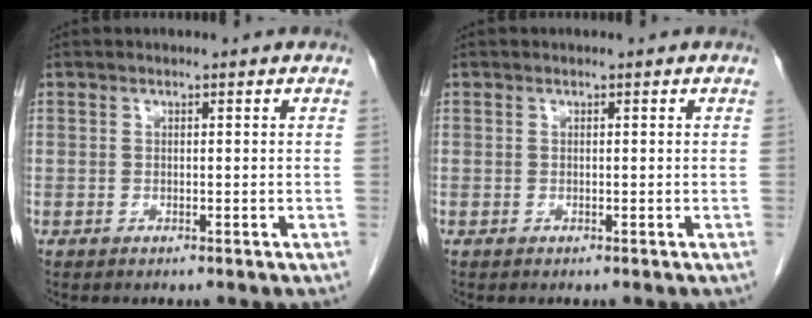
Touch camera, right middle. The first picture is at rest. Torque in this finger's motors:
{"motor_torque": [-0.01, -0.01, 0.00, 0.00]}